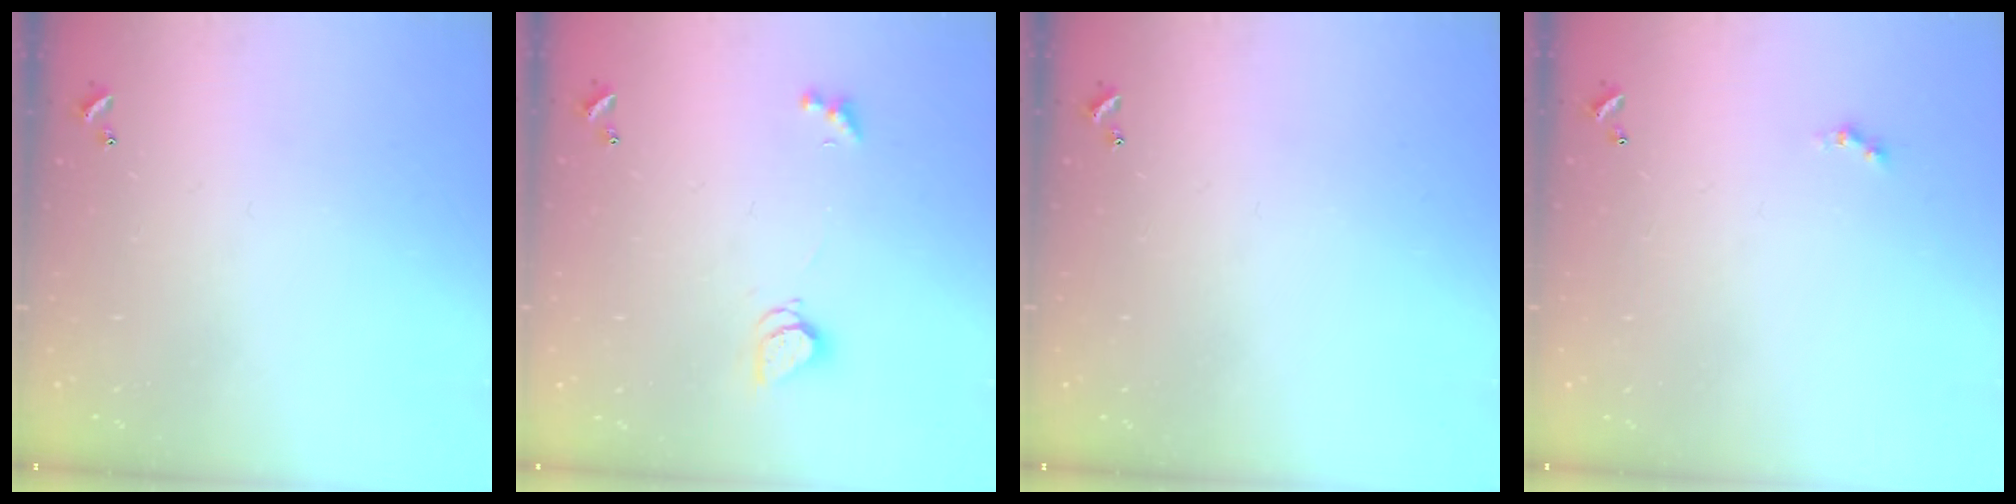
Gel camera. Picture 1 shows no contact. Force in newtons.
{"total": 2.3, "press": 2.3, "slide": 0.3}
{"total": 0.0}
{"total": 0.5, "press": 0.4, "slide": 0.3}